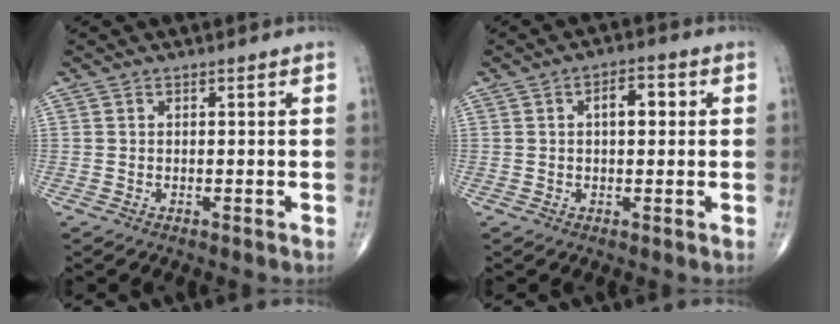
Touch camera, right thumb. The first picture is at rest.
{"total": 4.6, "force": [0.8, 2.3, 3.9], "torque": [-0.051, 0.010, 0.008]}